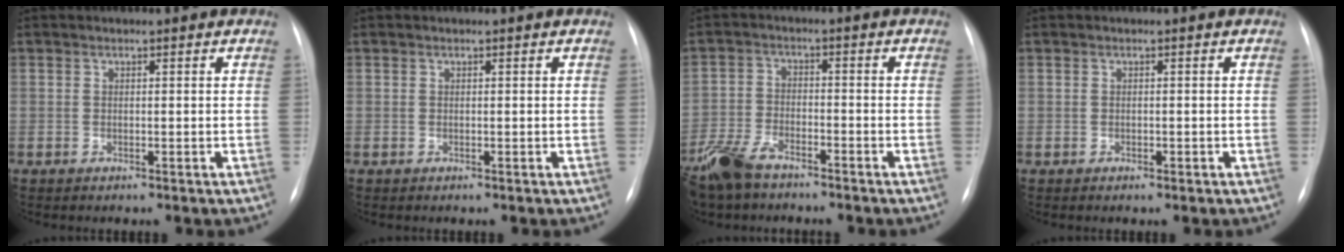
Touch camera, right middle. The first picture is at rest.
{"total": 0.0}
{"total": 8.0, "force": [-6.3, 3.0, 3.8], "torque": [-0.090, -0.016, -0.123]}
{"total": 0.5, "force": [-0.3, 0.1, 0.4], "torque": [-0.011, -0.002, -0.002]}